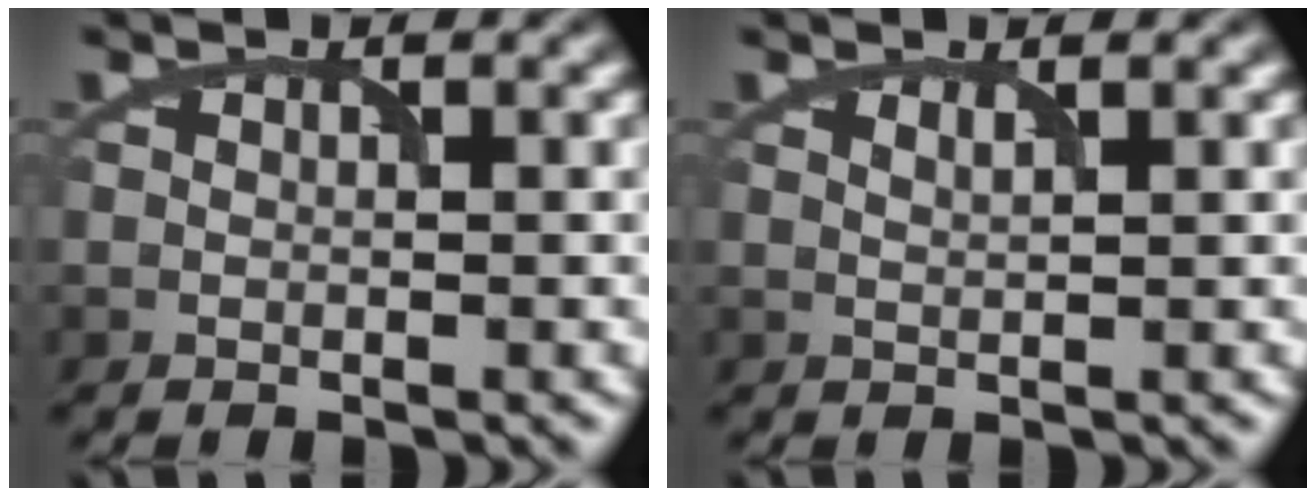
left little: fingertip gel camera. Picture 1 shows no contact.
{"total": 0.7, "force": [0.6, 0.1, 0.4], "torque": [-0.008, -0.001, 0.010]}